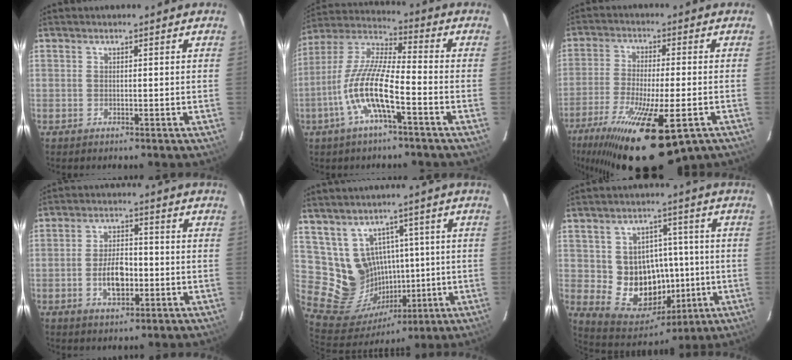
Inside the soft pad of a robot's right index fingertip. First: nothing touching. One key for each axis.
{"total": 12.8, "fx": -5.1, "fy": 2.2, "fz": 11.5, "tx": -0.238, "ty": 0.000, "tz": -0.103}
{"total": 23.7, "fx": -14.4, "fy": 6.6, "fz": 17.6, "tx": -0.335, "ty": -0.083, "tz": -0.232}
{"total": 7.2, "fx": -1.8, "fy": 3.8, "fz": 5.8, "tx": -0.112, "ty": 0.007, "tz": -0.026}
{"total": 12.6, "fx": 2.9, "fy": 11.8, "fz": 3.5, "tx": -0.095, "ty": 0.010, "tz": 0.085}
{"total": 13.7, "fx": -1.1, "fy": 12.4, "fz": 5.9, "tx": -0.121, "ty": 0.017, "tz": 0.005}